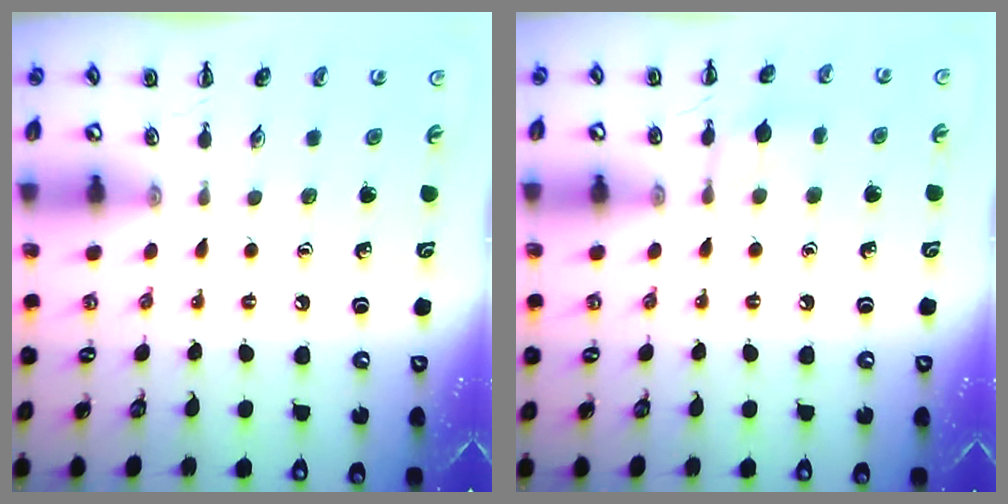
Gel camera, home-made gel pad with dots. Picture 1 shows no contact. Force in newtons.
{"total": 7.0, "press": 6.9, "slide": 1.5}